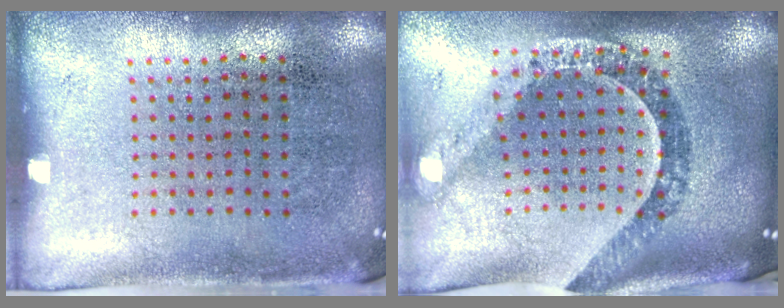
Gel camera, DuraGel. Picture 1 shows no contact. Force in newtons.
{"total": 1.8, "press": 1.6, "slide": 0.8}